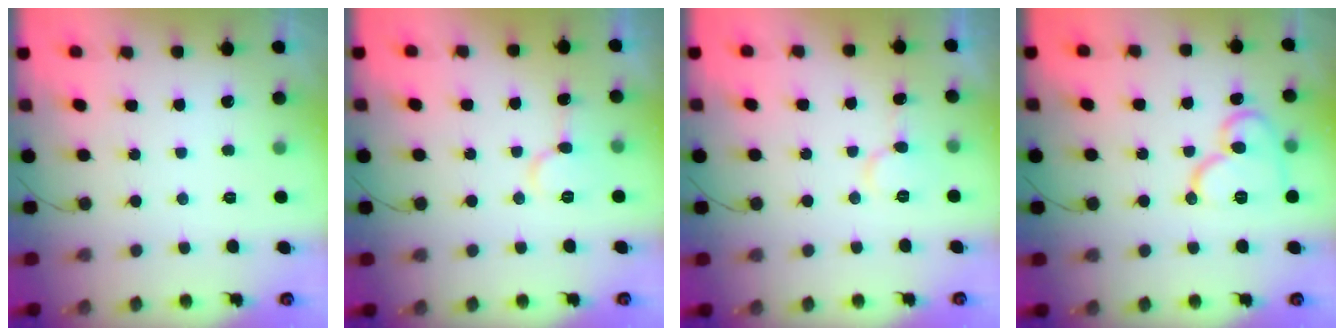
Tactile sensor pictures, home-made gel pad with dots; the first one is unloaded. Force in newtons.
{"total": 8.1, "press": 8.1, "slide": 0.8}
{"total": 7.4, "press": 7.4, "slide": 0.5}
{"total": 13.6, "press": 13.5, "slide": 1.7}